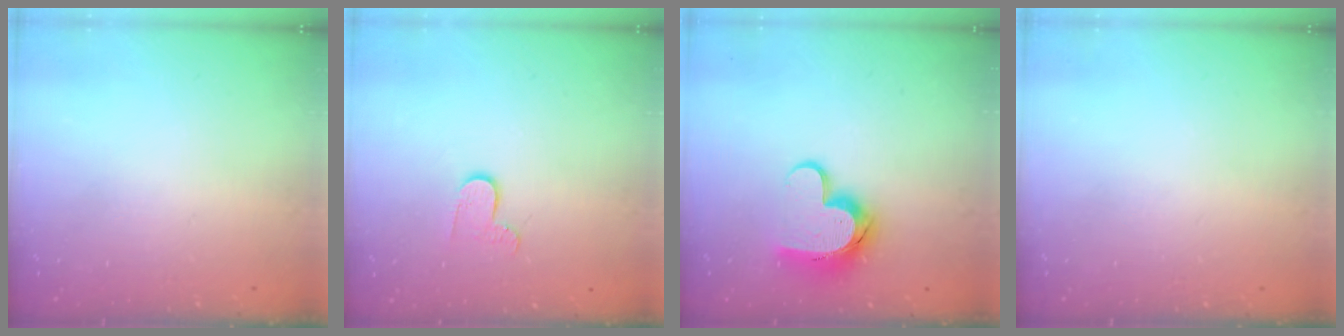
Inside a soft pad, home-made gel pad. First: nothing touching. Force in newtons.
{"total": 6.4, "press": 6.4, "slide": 0.5}
{"total": 12.4, "press": 12.3, "slide": 1.0}
{"total": 0.0}